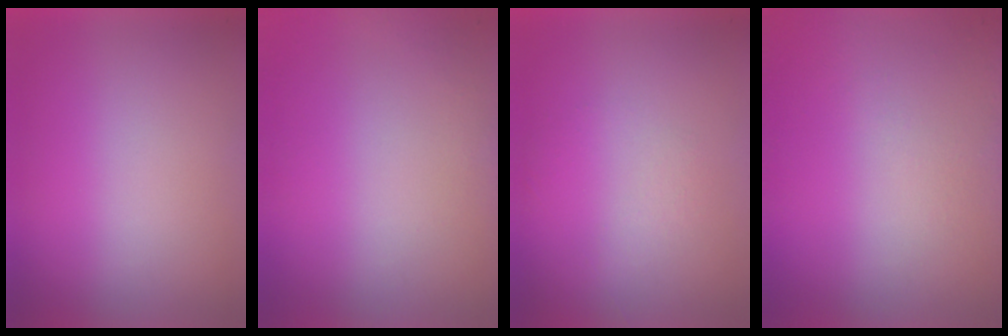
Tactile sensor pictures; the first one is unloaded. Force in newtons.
{"total": 2.8}
{"total": 1.2}
{"total": 5.1}